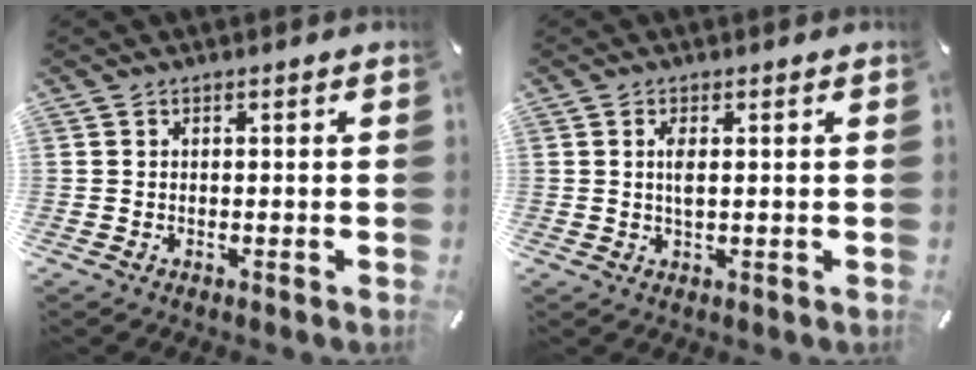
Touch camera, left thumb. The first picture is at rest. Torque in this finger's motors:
{"motor_torque": [0.40, 0.27, 0.44, -0.08, 0.00]}